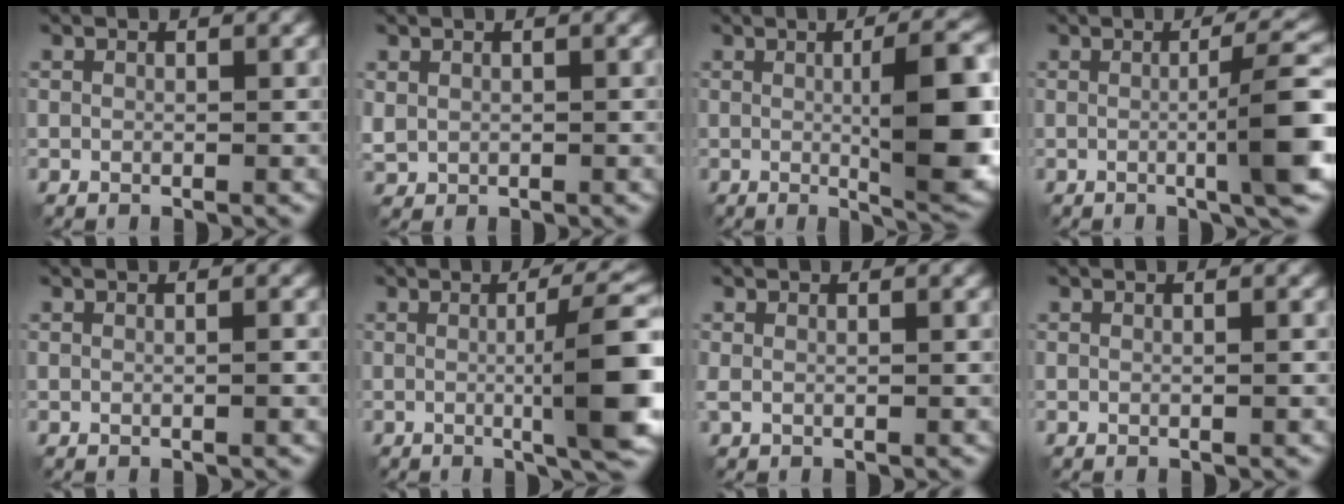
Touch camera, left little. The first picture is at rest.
{"total": 0.9, "force": [0.4, 0.7, 0.3], "torque": [-0.011, -0.001, 0.013]}
{"total": 10.2, "force": [-0.2, 2.4, 9.9], "torque": [-0.123, 0.002, -0.002]}
{"total": 6.3, "force": [-0.5, 1.1, 6.2], "torque": [-0.085, 0.007, -0.011]}
{"total": 0.9, "force": [-0.2, 0.2, 0.8], "torque": [-0.011, -0.001, -0.007]}
{"total": 8.1, "force": [-0.3, 1.5, 8.0], "torque": [-0.102, 0.008, -0.006]}
{"total": 0.5, "force": [0.3, 0.2, 0.4], "torque": [-0.012, -0.002, 0.005]}
{"total": 0.6, "force": [-0.1, 0.2, 0.5], "torque": [-0.006, -0.001, -0.004]}